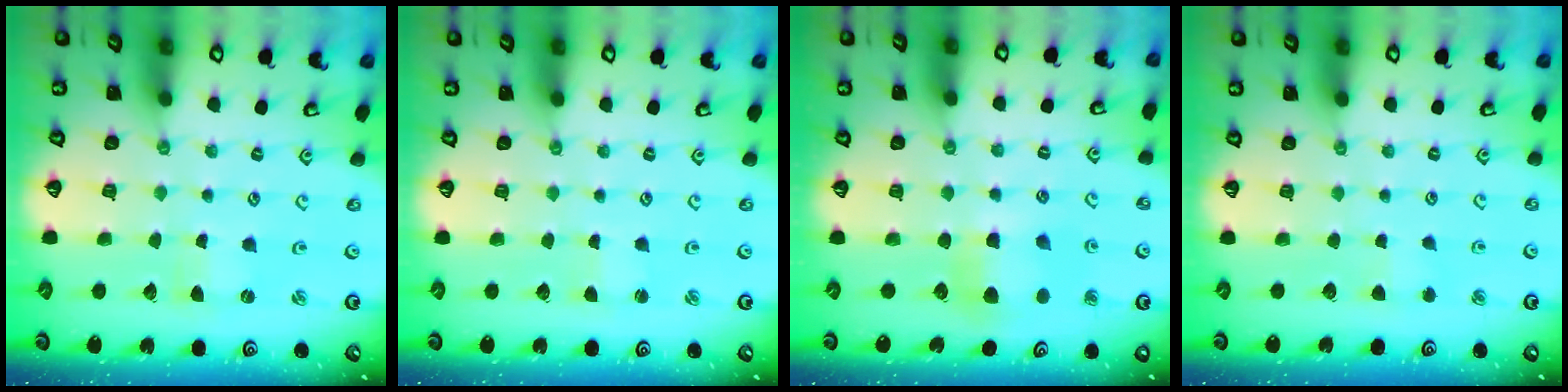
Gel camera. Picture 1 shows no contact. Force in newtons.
{"total": 1.1, "press": 1.1, "slide": 0.1}
{"total": 6.5, "press": 6.5, "slide": 0.6}
{"total": 2.9, "press": 2.8, "slide": 0.4}